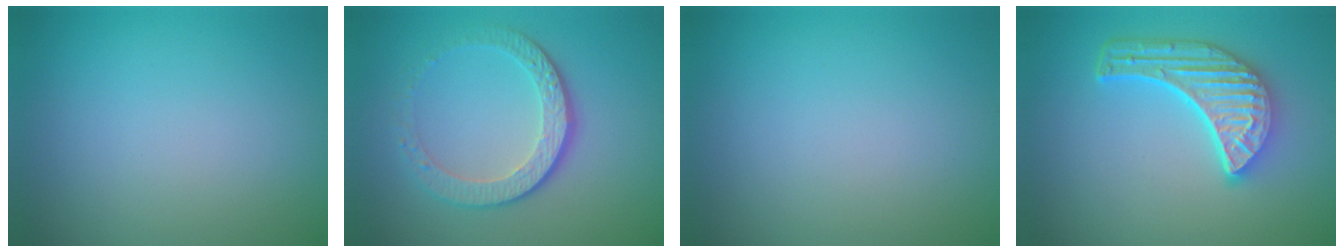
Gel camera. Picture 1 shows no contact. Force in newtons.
{"total": 4.4, "press": 3.2, "slide": 2.9}
{"total": 0.0}
{"total": 5.8, "press": 4.4, "slide": 3.7}